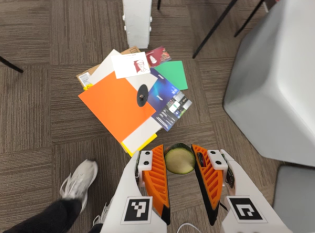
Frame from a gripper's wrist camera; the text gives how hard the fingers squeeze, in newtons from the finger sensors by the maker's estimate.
{"total": 7.8, "left": 7.8, "right": 7.8}